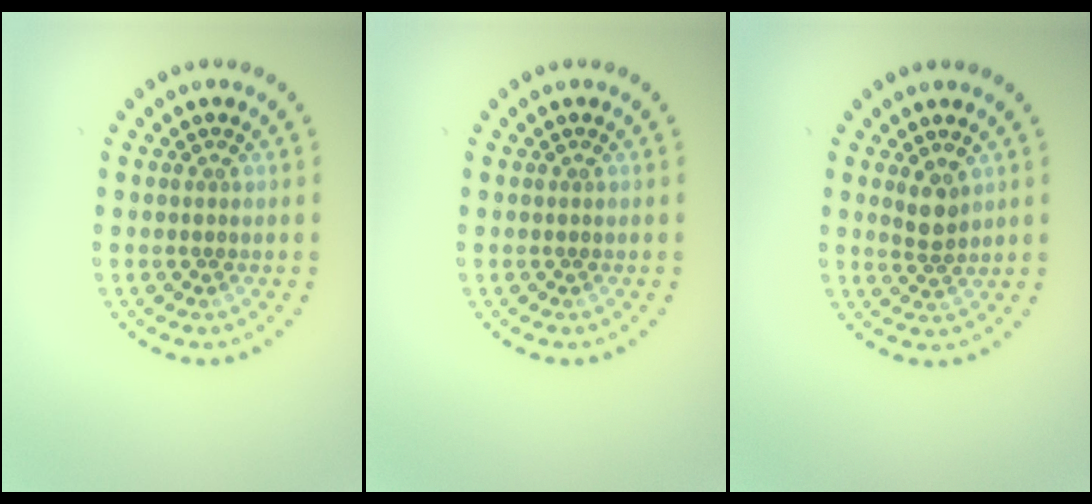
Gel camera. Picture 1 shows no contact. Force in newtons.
{"total": 0.0}
{"total": 2.0, "press": 1.7, "slide": 1.0}